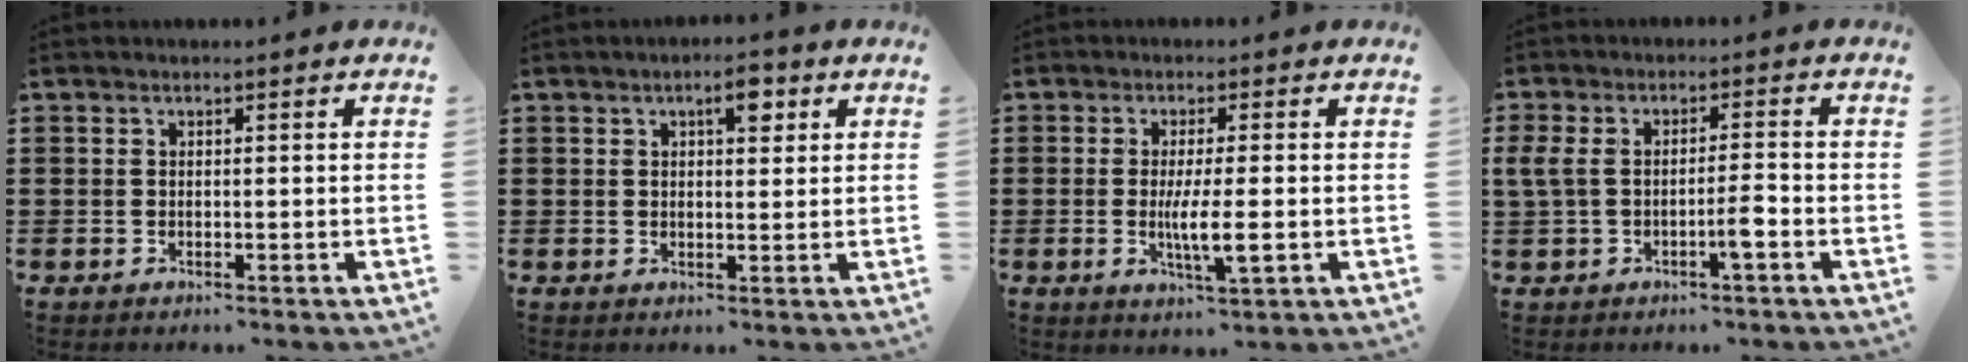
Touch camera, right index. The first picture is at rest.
{"total": 3.7, "force": [1.8, 1.4, 2.9], "torque": [-0.037, 0.000, 0.024]}
{"total": 5.6, "force": [-0.9, 0.7, 5.5], "torque": [-0.103, -0.007, -0.019]}
{"total": 5.0, "force": [-1.4, 1.6, 4.6], "torque": [-0.096, 0.004, -0.031]}